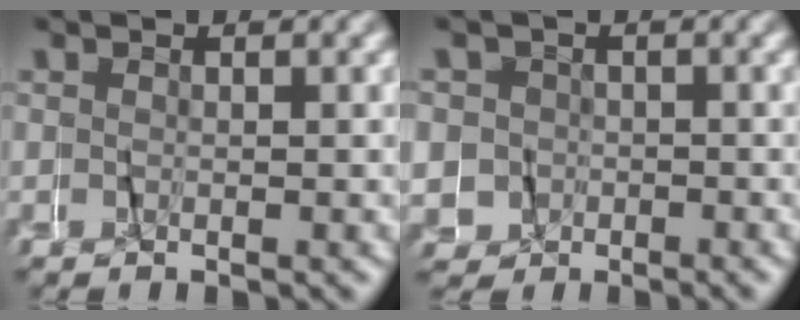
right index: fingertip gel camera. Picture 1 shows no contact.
{"total": 5.3, "force": [0.1, 5.2, 1.0], "torque": [-0.035, -0.002, -0.004]}